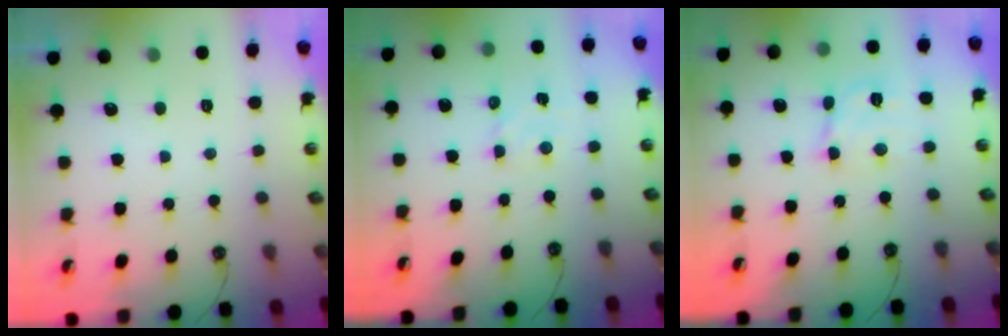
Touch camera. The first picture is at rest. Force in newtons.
{"total": 2.5, "press": 2.4, "slide": 0.4}
{"total": 8.9, "press": 8.9, "slide": 0.8}